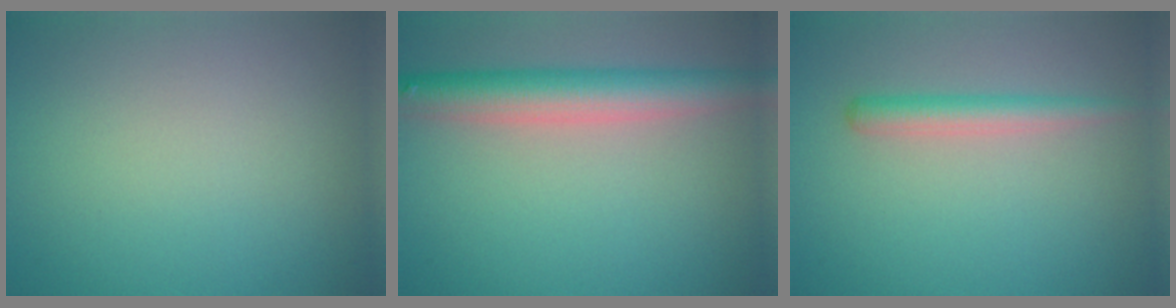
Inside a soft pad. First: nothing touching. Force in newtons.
{"total": 5.4, "press": 5.4, "slide": 0.2}
{"total": 2.2, "press": 2.2, "slide": 0.1}